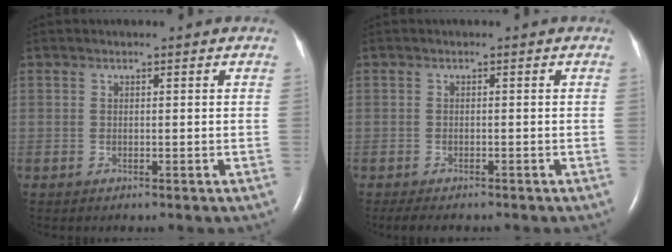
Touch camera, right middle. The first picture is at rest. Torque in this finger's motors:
{"motor_torque": [0.36, -0.20, 0.11, 0.04]}